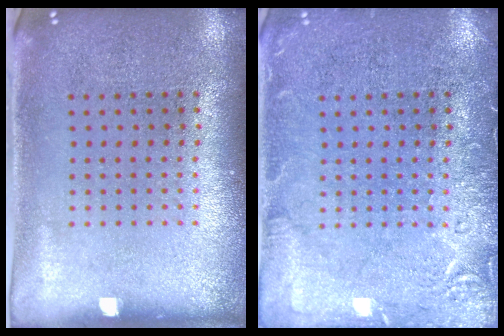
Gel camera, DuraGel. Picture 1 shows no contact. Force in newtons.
{"total": 2.9, "press": 2.9, "slide": 0.4}